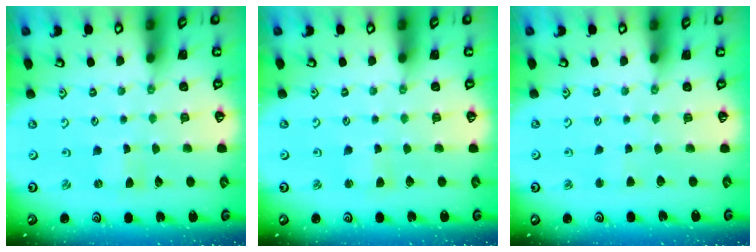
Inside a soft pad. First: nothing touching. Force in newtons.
{"total": 2.7, "press": 2.7, "slide": 0.2}
{"total": 1.5, "press": 1.5, "slide": 0.3}